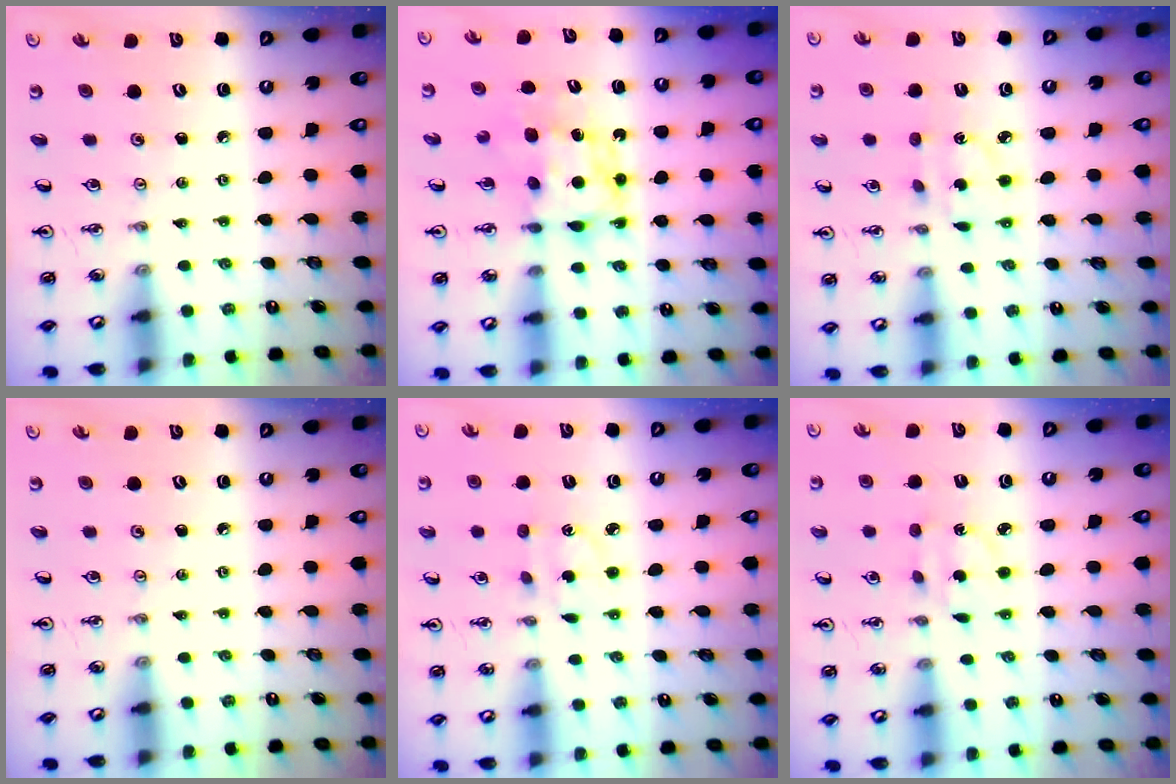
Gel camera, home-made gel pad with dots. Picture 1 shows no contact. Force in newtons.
{"total": 7.1, "press": 7.1, "slide": 0.4}
{"total": 3.9, "press": 3.8, "slide": 1.0}
{"total": 0.0}
{"total": 3.5, "press": 3.4, "slide": 0.8}
{"total": 3.9, "press": 3.9, "slide": 0.5}